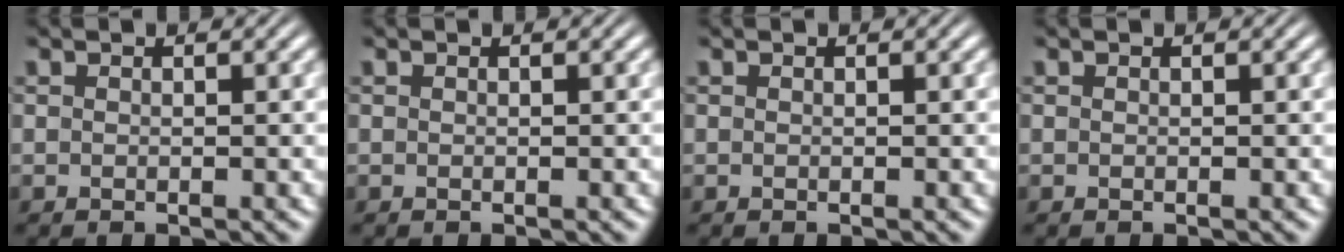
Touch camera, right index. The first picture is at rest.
{"total": 0.0}
{"total": 0.0}
{"total": 0.0}